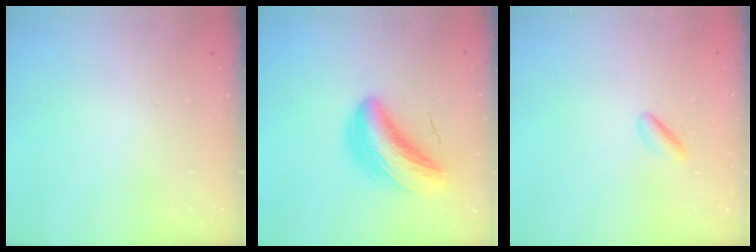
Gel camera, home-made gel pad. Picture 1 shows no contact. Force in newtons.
{"total": 11.9, "press": 11.6, "slide": 2.6}
{"total": 2.5, "press": 2.3, "slide": 0.8}